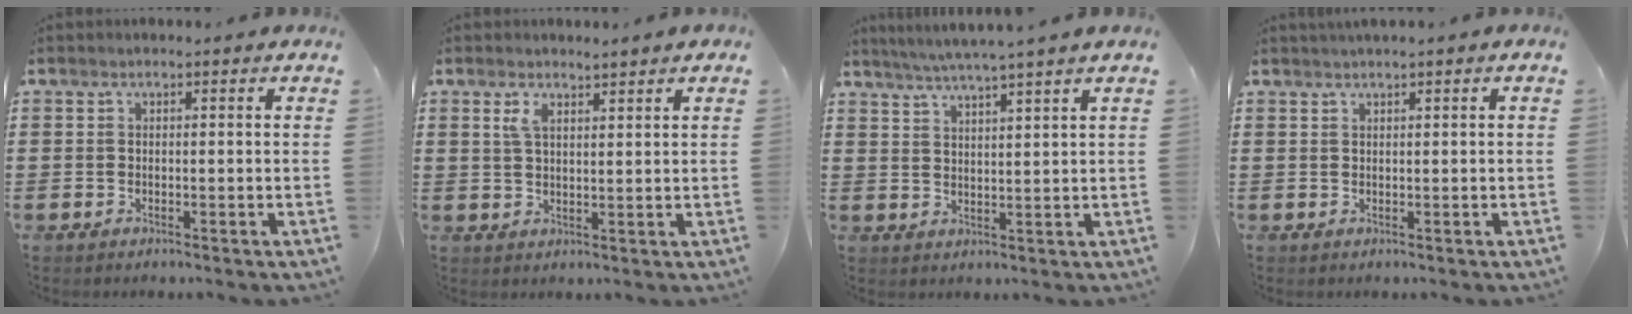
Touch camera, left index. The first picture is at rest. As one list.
[{"total": 3.0, "force": [2.1, 0.8, 2.0], "torque": [-0.044, 0.004, 0.037]}, {"total": 3.9, "force": [3.5, -1.0, 1.5], "torque": [-0.037, -0.016, 0.059]}, {"total": 0.7, "force": [0.5, -0.1, 0.4], "torque": [-0.007, -0.002, 0.010]}]